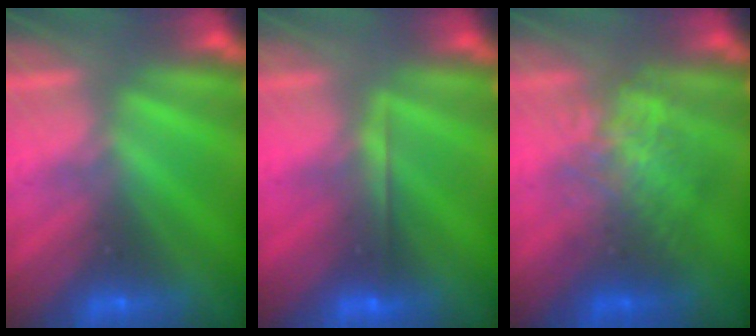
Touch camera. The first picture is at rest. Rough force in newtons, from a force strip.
{"total": 2.7}
{"total": 2.2}